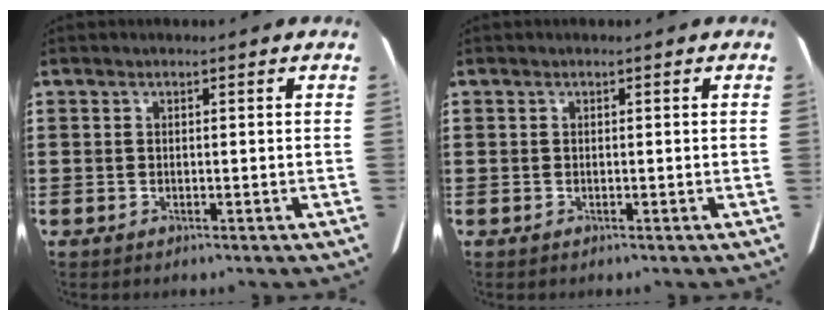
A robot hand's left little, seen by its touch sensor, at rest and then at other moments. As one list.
[{"total": 0.0}]